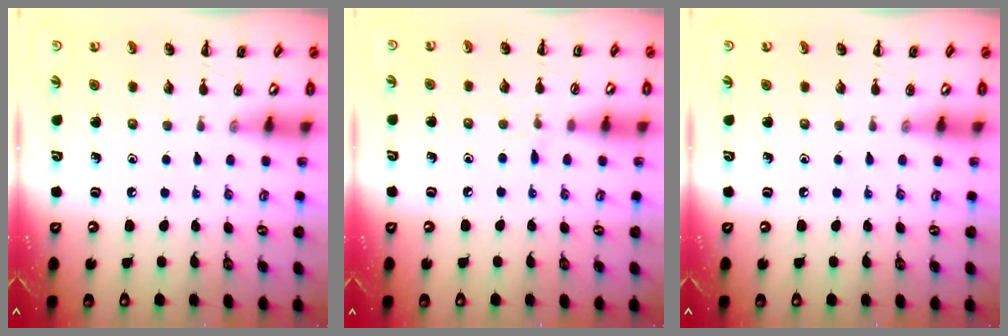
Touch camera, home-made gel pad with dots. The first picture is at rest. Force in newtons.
{"total": 3.4, "press": 3.2, "slide": 1.1}
{"total": 0.0}